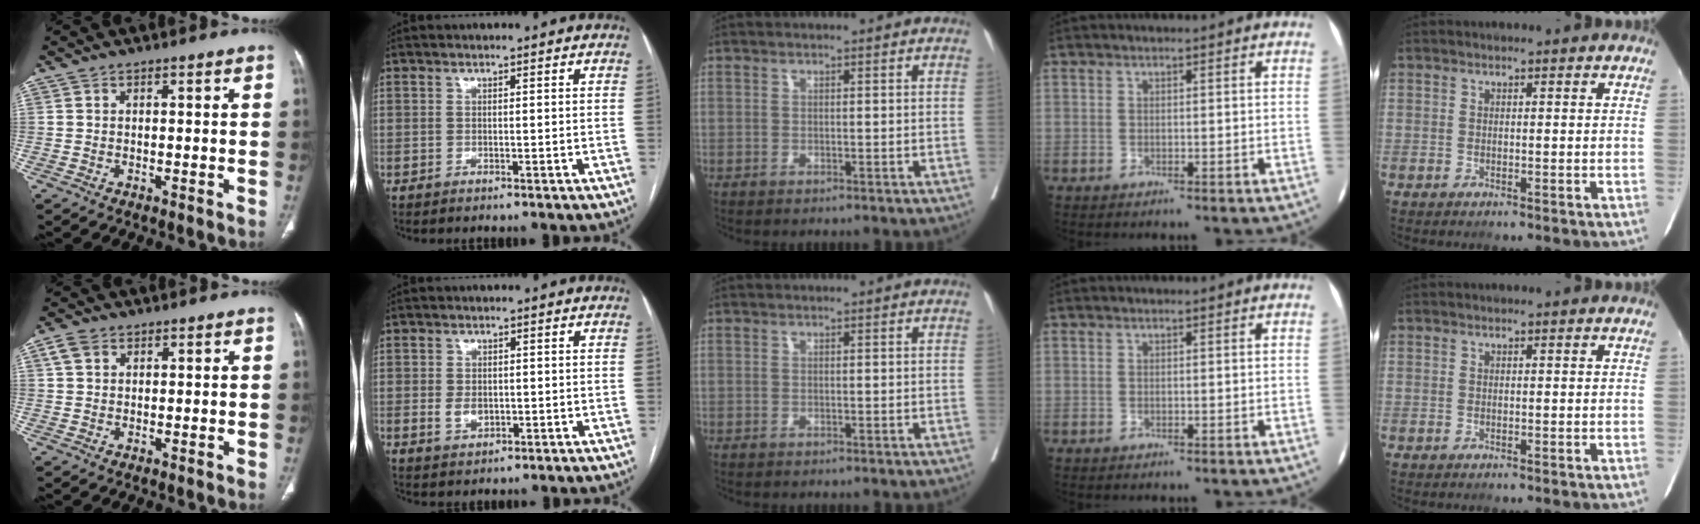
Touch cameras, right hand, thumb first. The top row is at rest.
{"thumb": {"total": 2.9, "force": [1.4, 2.1, 1.5], "torque": [-0.028, 0.006, 0.029]}, "index": {"total": 2.9, "force": [-0.3, 2.0, 2.1], "torque": [-0.038, -0.001, 0.002]}}